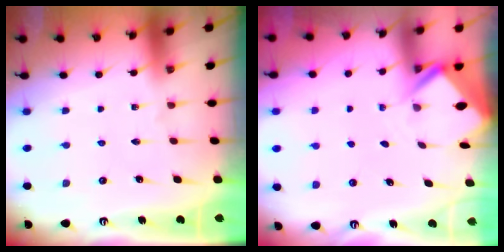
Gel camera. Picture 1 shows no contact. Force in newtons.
{"total": 2.4, "press": 2.4, "slide": 0.1}